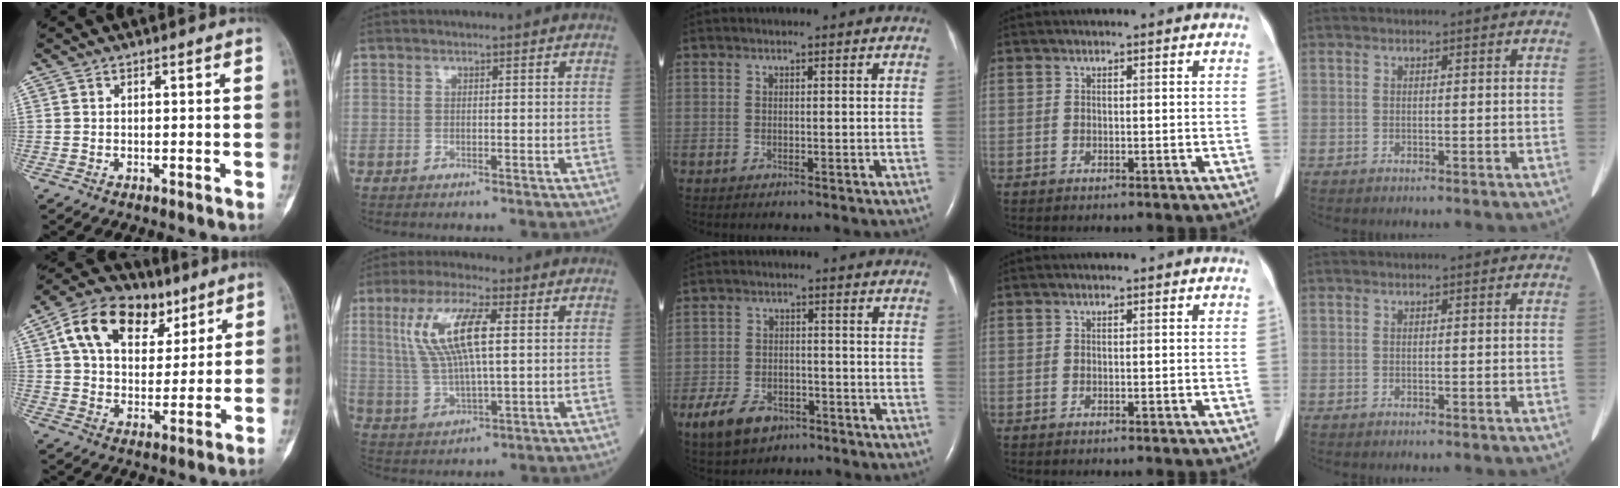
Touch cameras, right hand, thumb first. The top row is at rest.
{"thumb": {"total": 17.2, "force": [8.0, 11.2, 10.3], "torque": [-0.141, -0.005, 0.135]}, "index": {"total": 11.5, "force": [3.0, 2.6, 10.8], "torque": [-0.231, 0.012, 0.062]}, "middle": {"total": 7.6, "force": [-4.6, 4.5, 4.0], "torque": [-0.083, -0.003, -0.074]}}